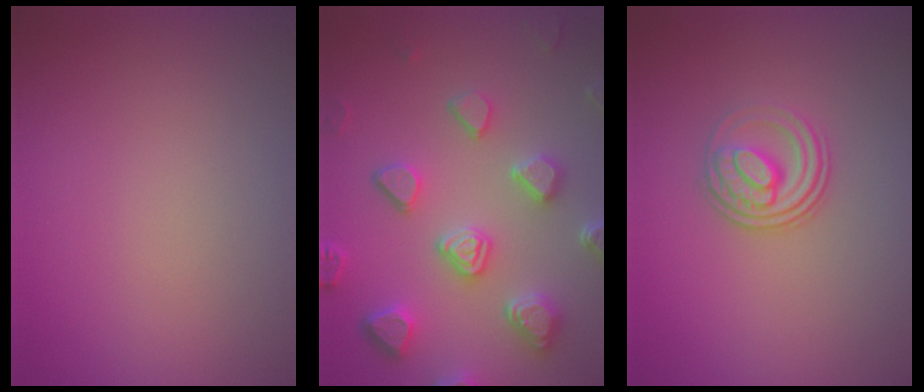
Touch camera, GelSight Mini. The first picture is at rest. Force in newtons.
{"total": 6.3, "press": 5.2, "slide": 3.5}
{"total": 3.1, "press": 2.5, "slide": 1.9}